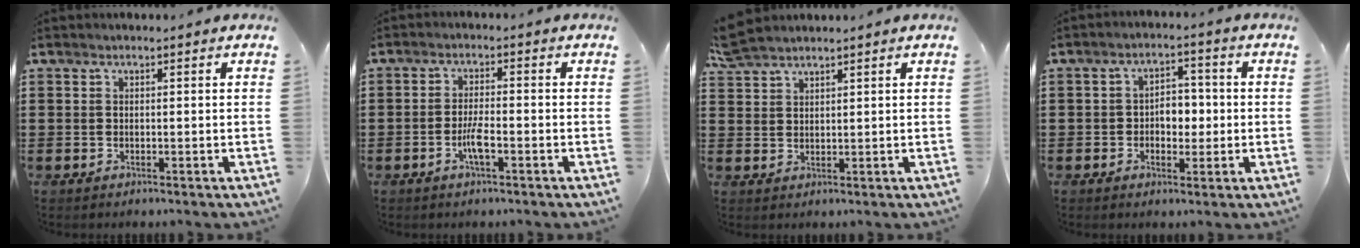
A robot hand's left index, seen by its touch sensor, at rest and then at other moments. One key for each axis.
{"total": 3.6, "fx": -1.4, "fy": 0.7, "fz": 3.2, "tx": -0.070, "ty": -0.003, "tz": -0.029}
{"total": 3.5, "fx": 3.3, "fy": 0.8, "fz": 1.0, "tx": -0.031, "ty": -0.002, "tz": 0.063}
{"total": 4.3, "fx": -0.6, "fy": 2.9, "fz": 3.1, "tx": -0.050, "ty": 0.004, "tz": -0.021}